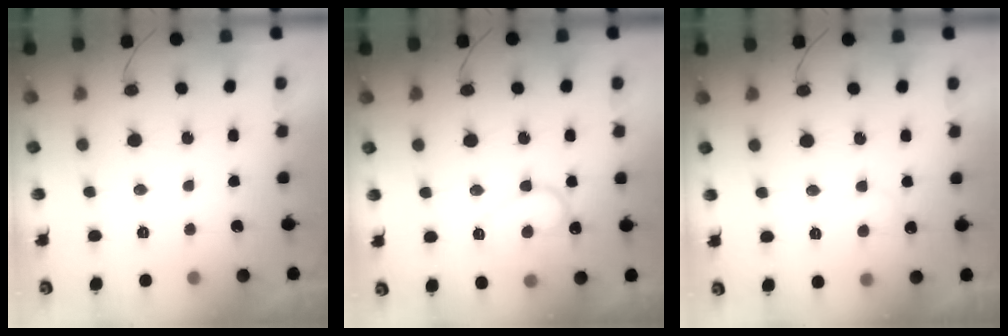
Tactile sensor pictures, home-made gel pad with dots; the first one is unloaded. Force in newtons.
{"total": 11.7, "press": 11.7, "slide": 1.1}
{"total": 6.5, "press": 6.5, "slide": 0.5}